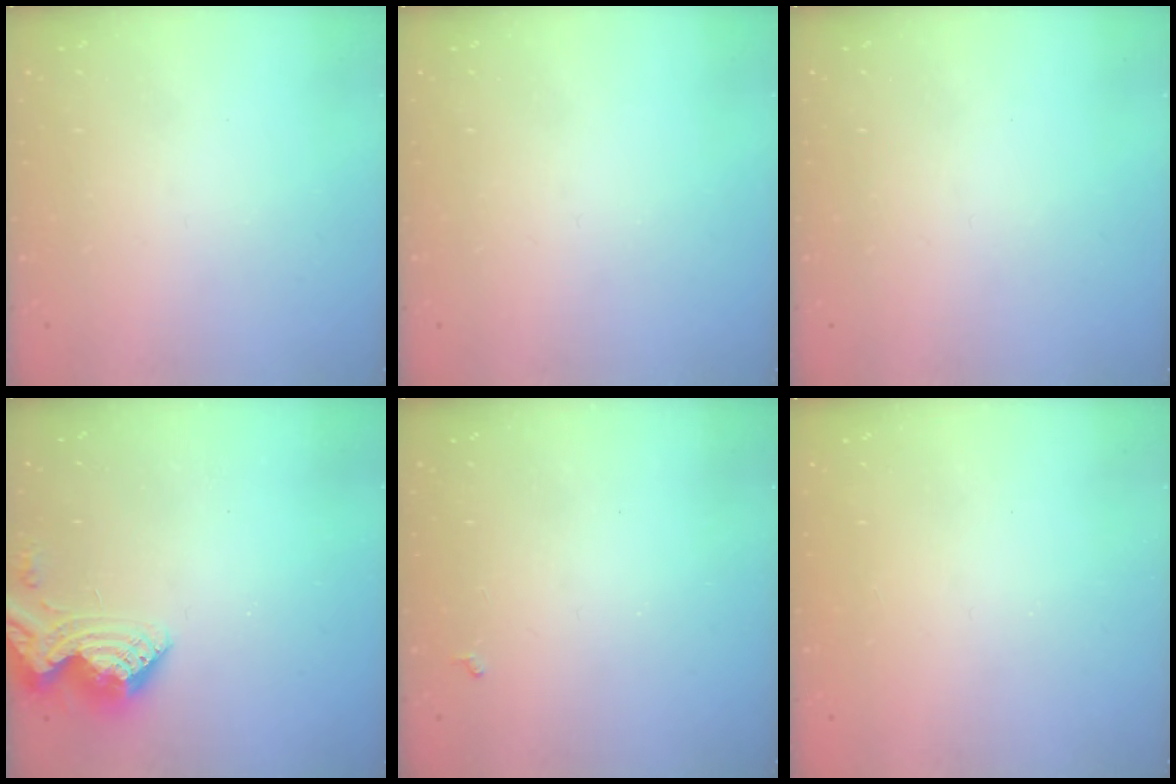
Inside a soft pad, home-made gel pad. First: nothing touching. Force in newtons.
{"total": 0.0}
{"total": 0.0}
{"total": 11.1, "press": 11.1, "slide": 0.8}
{"total": 2.9, "press": 2.9, "slide": 0.4}
{"total": 0.9, "press": 0.9, "slide": 0.3}